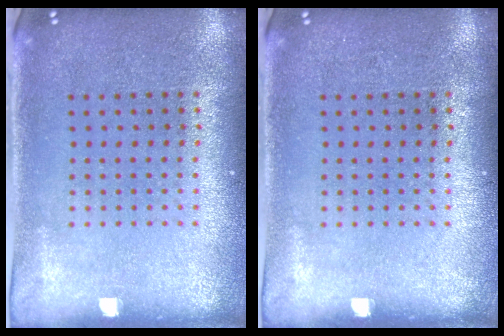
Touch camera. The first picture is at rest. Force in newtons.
{"total": 0.0}